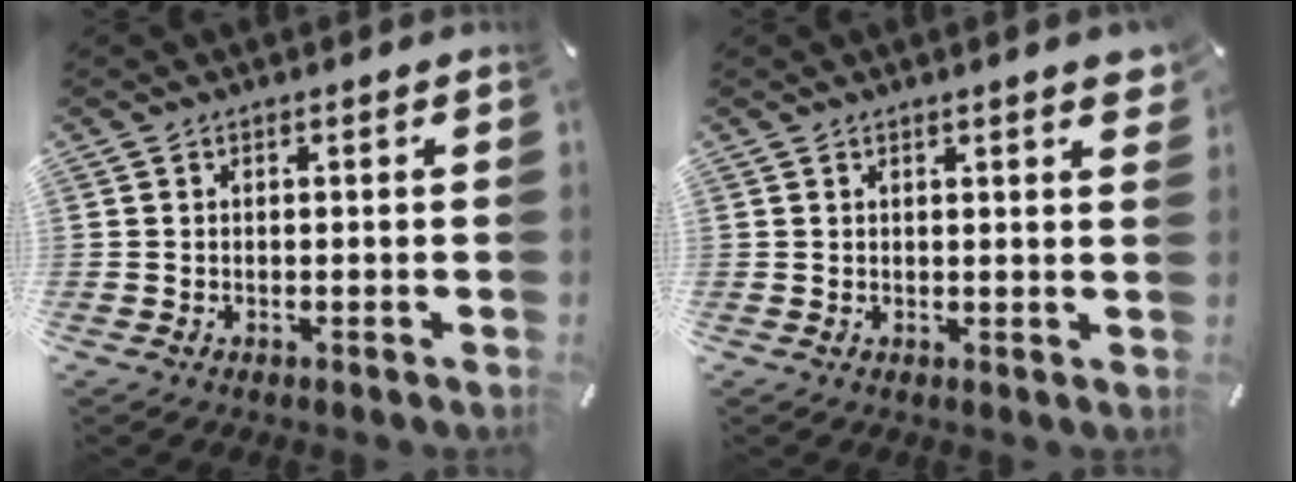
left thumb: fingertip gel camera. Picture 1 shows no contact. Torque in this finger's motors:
{"motor_torque": [1.12, 0.85, 0.91, -0.79, 0.29]}